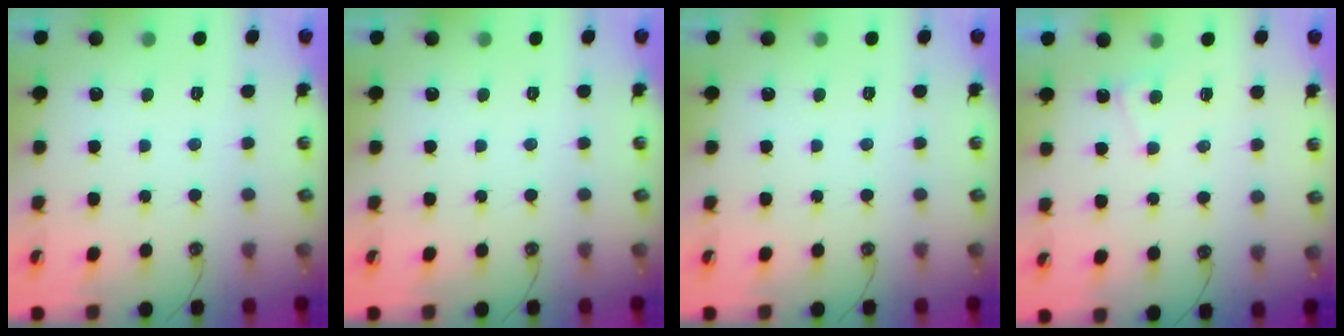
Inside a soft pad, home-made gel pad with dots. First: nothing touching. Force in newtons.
{"total": 0.0}
{"total": 0.0}
{"total": 1.0, "press": 0.9, "slide": 0.4}